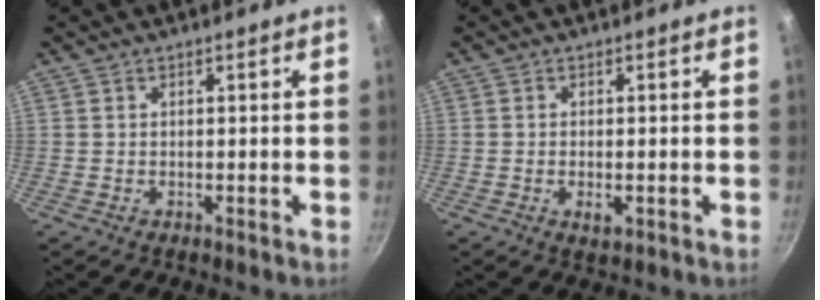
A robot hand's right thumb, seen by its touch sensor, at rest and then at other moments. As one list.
[{"total": 2.6, "force": [-0.7, 1.2, 2.2], "torque": [-0.041, -0.003, -0.013]}]